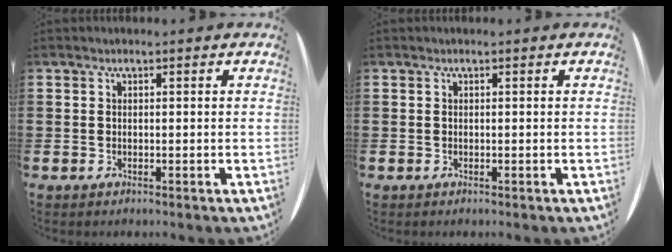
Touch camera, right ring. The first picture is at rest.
{"total": 0.0}